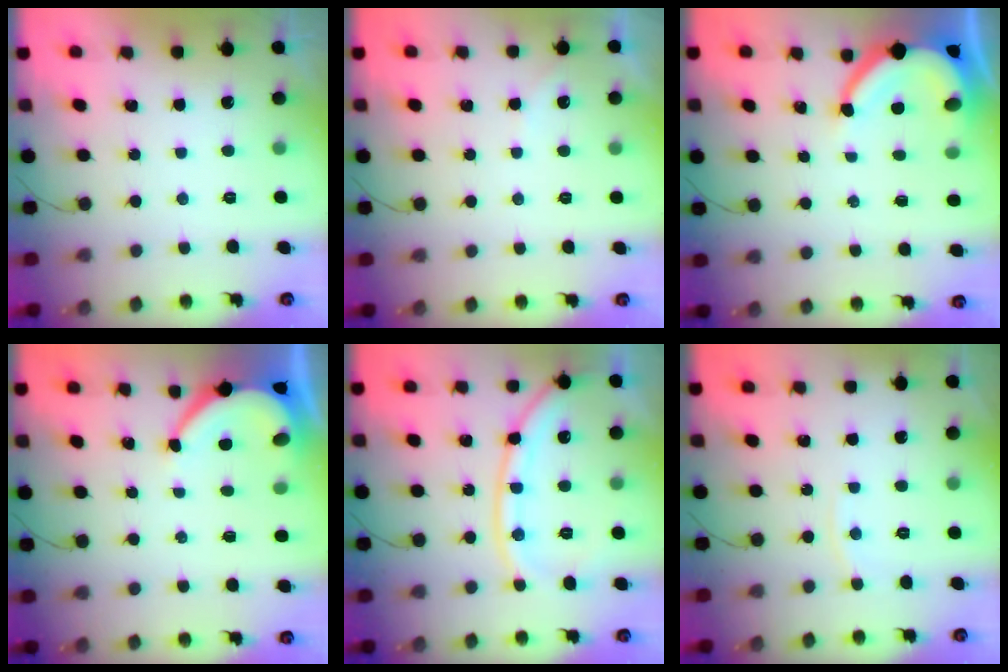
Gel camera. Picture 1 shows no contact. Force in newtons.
{"total": 4.2, "press": 4.2, "slide": 0.6}
{"total": 8.3, "press": 8.2, "slide": 0.9}
{"total": 5.9, "press": 5.8, "slide": 0.8}
{"total": 13.9, "press": 13.8, "slide": 1.5}
{"total": 2.7, "press": 2.7, "slide": 0.4}